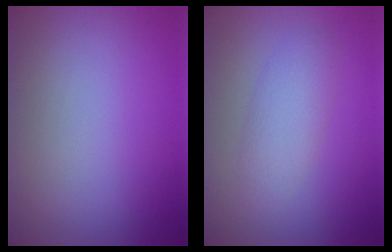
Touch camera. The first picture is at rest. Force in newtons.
{"total": 2.4, "press": 2.4, "slide": 0.1}